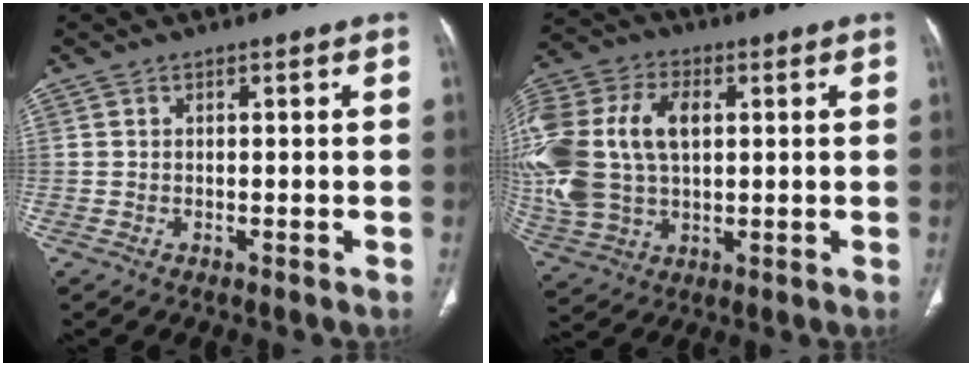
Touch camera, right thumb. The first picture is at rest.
{"total": 24.9, "force": [3.5, 16.3, 18.5], "torque": [-0.451, 0.023, 0.076]}